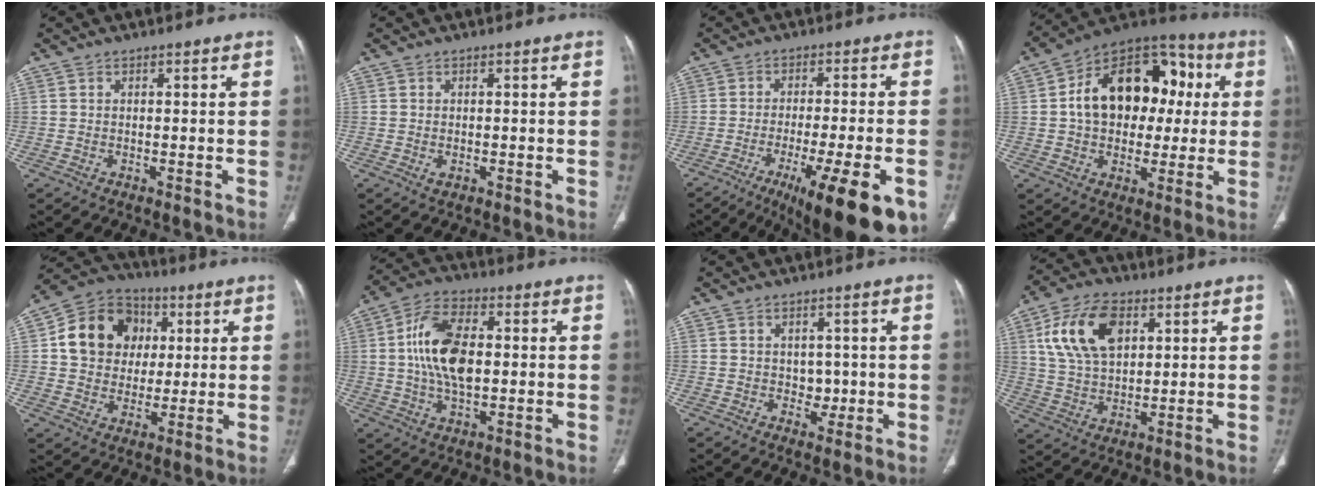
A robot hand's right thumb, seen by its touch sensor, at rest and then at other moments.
{"total": 1.3, "force": [-0.3, 0.8, 0.9], "torque": [-0.015, 0.001, 0.000]}
{"total": 17.7, "force": [-9.0, 3.8, 14.7], "torque": [-0.171, 0.008, -0.129]}
{"total": 21.2, "force": [2.6, 14.6, 15.1], "torque": [-0.197, 0.034, 0.037]}
{"total": 14.9, "force": [3.0, 12.7, 7.2], "torque": [-0.098, 0.009, 0.047]}
{"total": 13.8, "force": [1.0, 7.5, 11.5], "torque": [-0.215, 0.013, 0.017]}
{"total": 2.8, "force": [0.1, 2.3, 1.5], "torque": [-0.003, 0.001, 0.003]}
{"total": 14.2, "force": [5.0, 8.5, 10.2], "torque": [-0.179, -0.005, 0.098]}